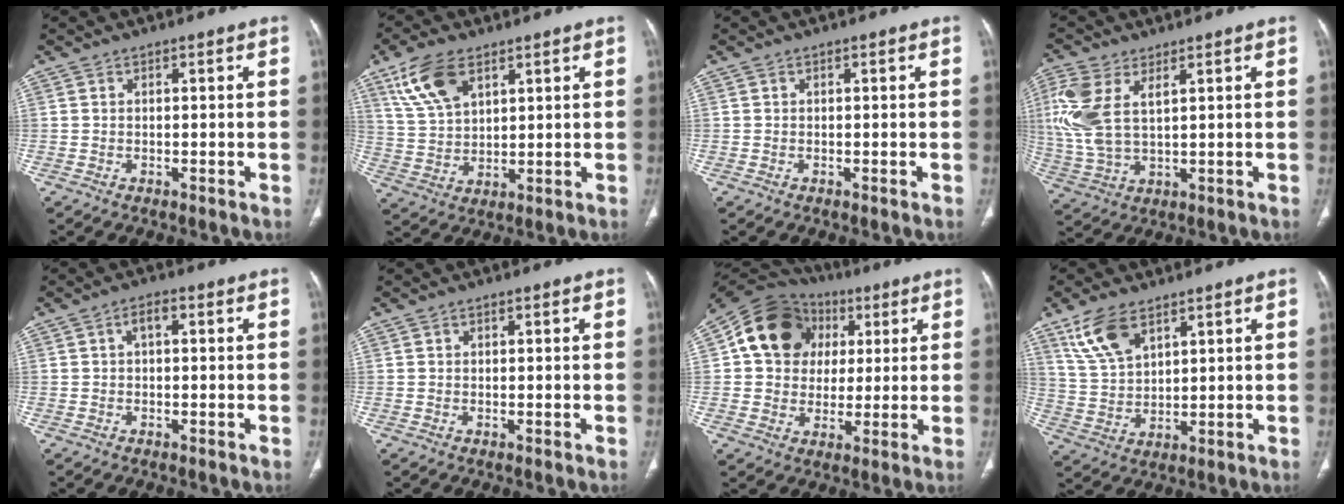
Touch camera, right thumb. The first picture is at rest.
{"total": 10.6, "force": [5.9, 5.5, 6.8], "torque": [-0.127, -0.017, 0.125]}
{"total": 0.0}
{"total": 11.5, "force": [3.8, 6.0, 9.1], "torque": [-0.226, -0.001, 0.085]}
{"total": 2.4, "force": [0.5, 1.3, 1.9], "torque": [-0.028, 0.013, 0.006]}
{"total": 0.6, "force": [0.3, 0.4, 0.2], "torque": [0.001, 0.000, 0.004]}
{"total": 16.1, "force": [4.2, 13.4, 7.8], "torque": [-0.107, 0.016, 0.065]}
{"total": 9.4, "force": [5.8, 4.5, 5.8], "torque": [-0.110, -0.020, 0.126]}